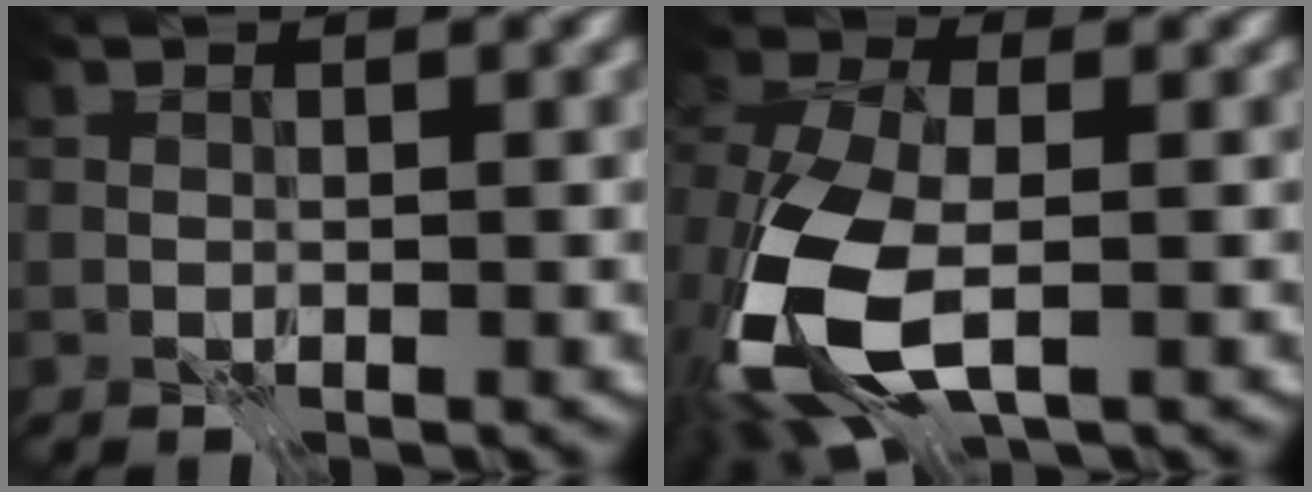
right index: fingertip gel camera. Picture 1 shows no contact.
{"total": 10.3, "force": [-3.2, 5.8, 7.9], "torque": [-0.197, -0.022, -0.066]}